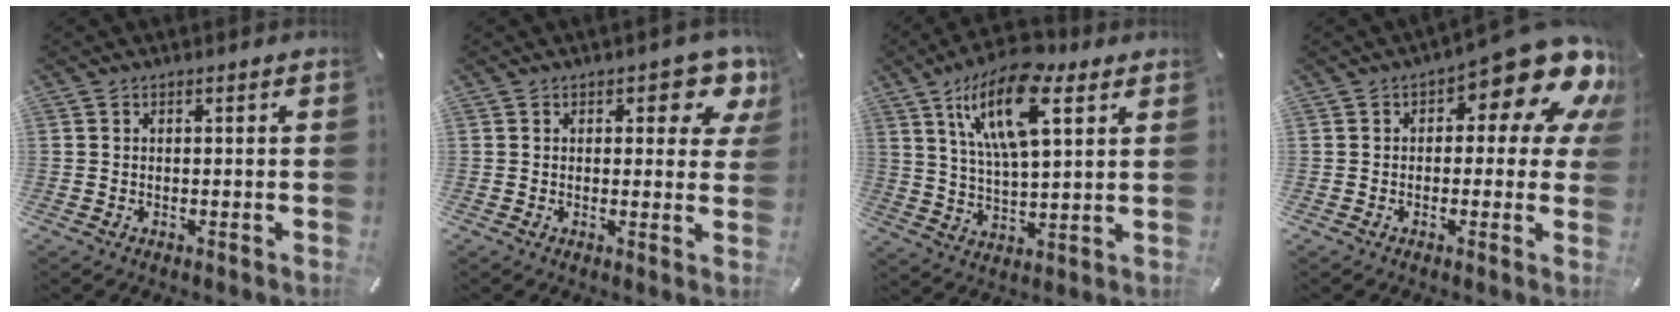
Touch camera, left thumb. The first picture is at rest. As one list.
[{"total": 6.8, "force": [3.5, 3.6, 4.6], "torque": [-0.044, -0.017, 0.052]}, {"total": 17.4, "force": [8.9, 7.2, 13.1], "torque": [-0.249, -0.022, 0.147]}, {"total": 15.9, "force": [7.7, 6.1, 12.5], "torque": [-0.164, -0.055, 0.125]}]